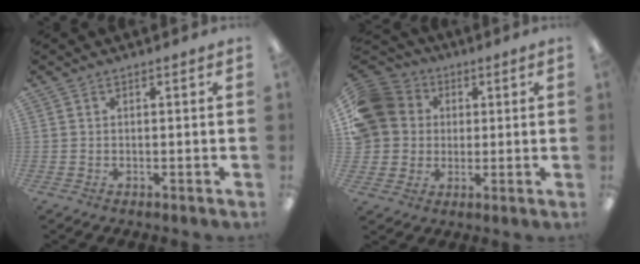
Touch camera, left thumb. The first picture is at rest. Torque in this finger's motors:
{"motor_torque": [0.54, 2.11, -0.01, 0.31, 0.09]}